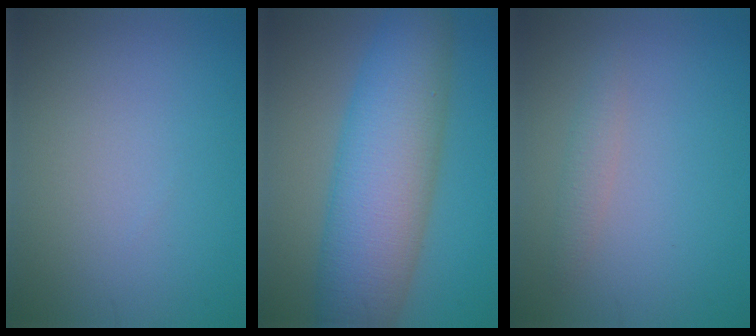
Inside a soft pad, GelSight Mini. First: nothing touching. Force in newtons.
{"total": 10.8, "press": 10.8, "slide": 0.3}
{"total": 1.3, "press": 1.3, "slide": 0.1}